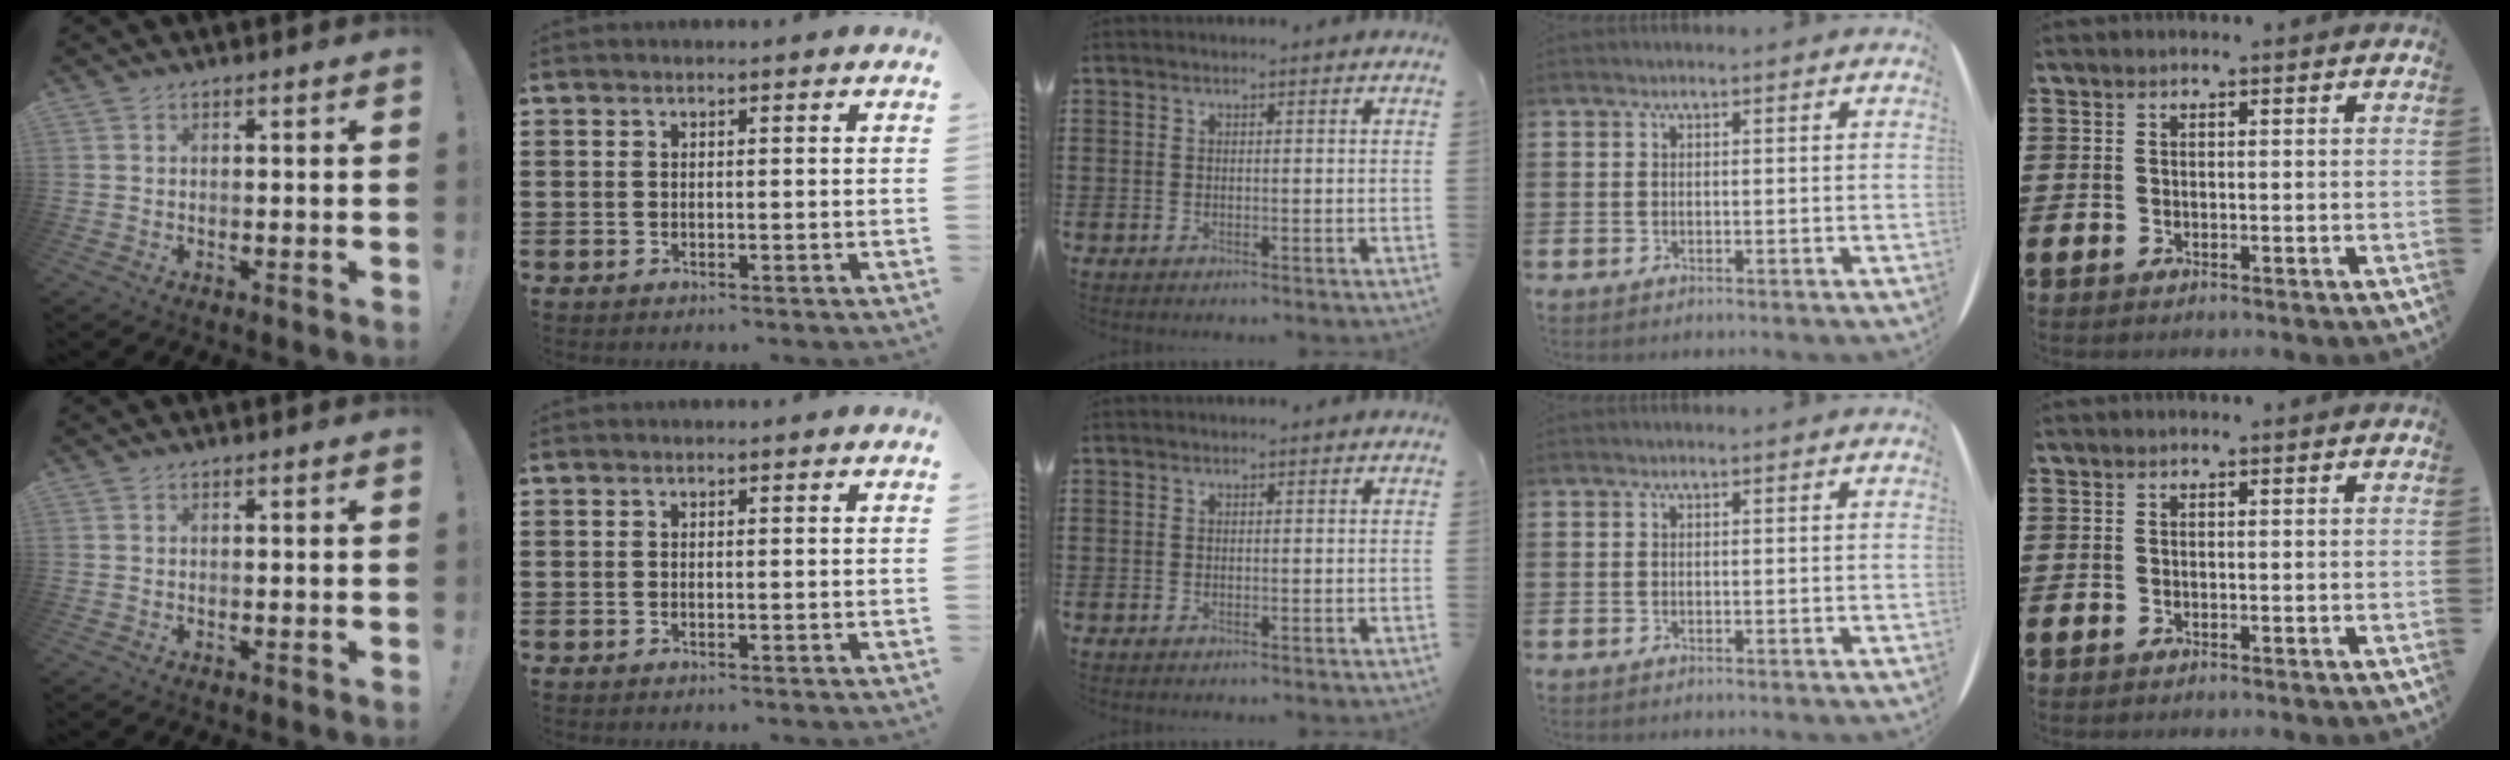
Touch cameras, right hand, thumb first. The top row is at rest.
{}